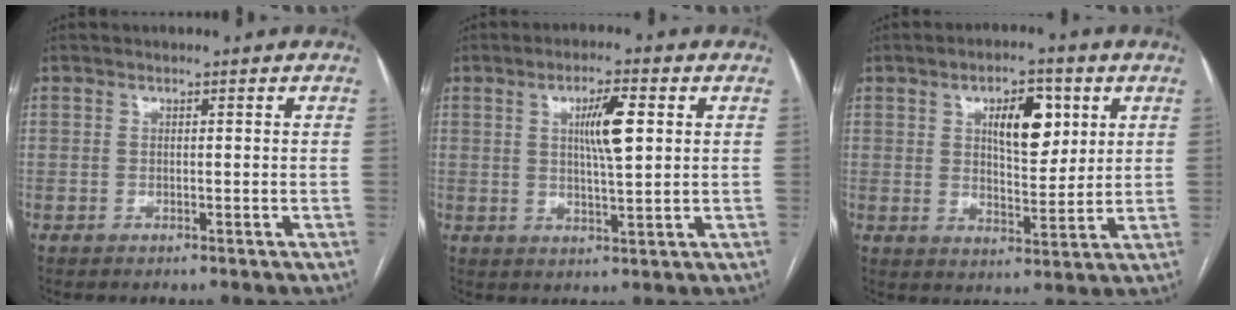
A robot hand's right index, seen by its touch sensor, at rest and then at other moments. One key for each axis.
{"total": 6.4, "fx": 1.7, "fy": 0.8, "fz": 6.1, "tx": -0.108, "ty": 0.004, "tz": 0.031}
{"total": 8.8, "fx": 3.3, "fy": 3.6, "fz": 7.3, "tx": -0.113, "ty": 0.008, "tz": 0.056}